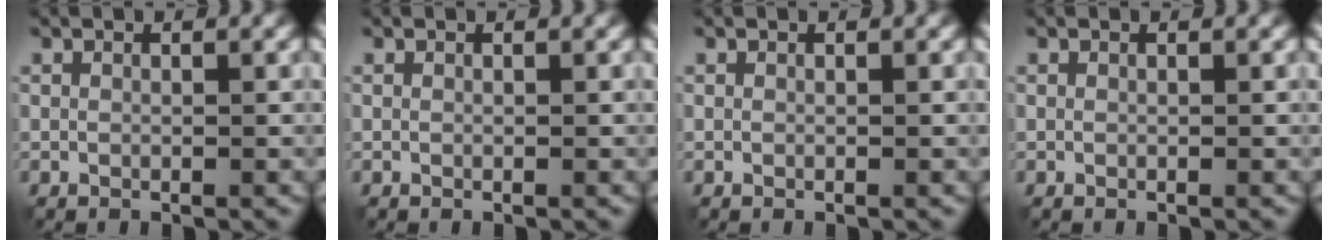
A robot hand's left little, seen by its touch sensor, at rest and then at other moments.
{"total": 0.0}
{"total": 0.0}
{"total": 0.0}